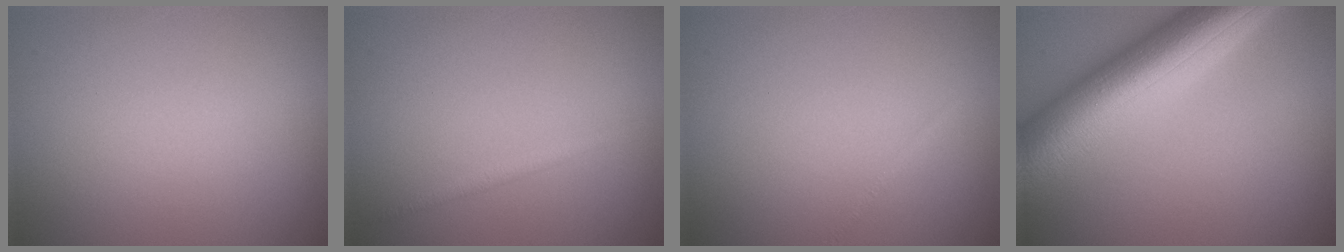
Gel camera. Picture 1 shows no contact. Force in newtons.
{"total": 1.0, "press": 1.0, "slide": 0.0}
{"total": 0.5, "press": 0.5, "slide": 0.0}
{"total": 10.9, "press": 10.8, "slide": 0.3}